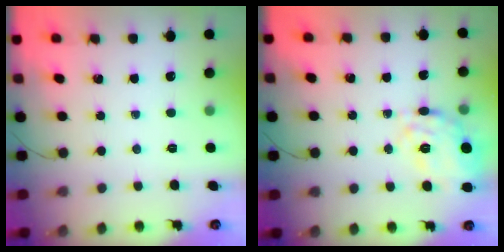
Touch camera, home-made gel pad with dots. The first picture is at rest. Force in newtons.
{"total": 13.1, "press": 13.0, "slide": 1.5}